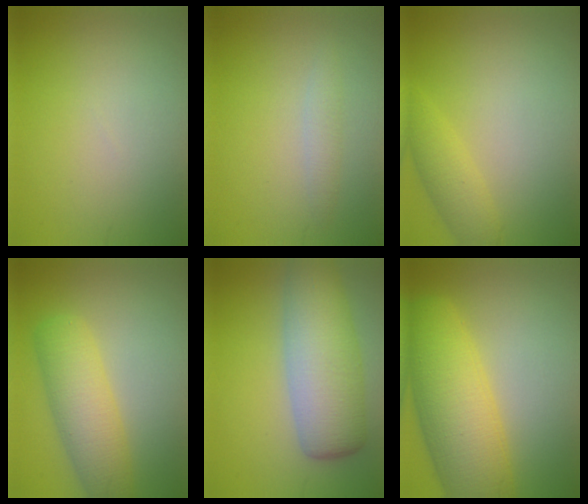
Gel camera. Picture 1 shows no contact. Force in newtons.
{"total": 1.2, "press": 1.2, "slide": 0.1}
{"total": 2.6, "press": 2.6, "slide": 0.2}
{"total": 5.6, "press": 5.6, "slide": 0.2}
{"total": 8.2, "press": 8.2, "slide": 0.3}
{"total": 9.9, "press": 9.9, "slide": 0.4}